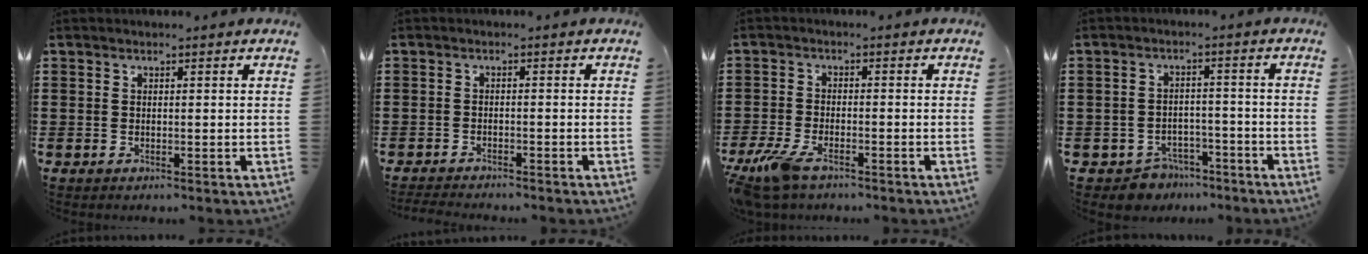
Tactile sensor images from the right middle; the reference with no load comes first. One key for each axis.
{"total": 1.8, "fx": -1.8, "fy": 0.0, "fz": 0.1, "tx": -0.005, "ty": 0.000, "tz": -0.038}
{"total": 5.7, "fx": -4.3, "fy": 1.6, "fz": 3.4, "tx": -0.089, "ty": -0.012, "tz": -0.084}
{"total": 3.7, "fx": -3.5, "fy": 1.2, "fz": -0.1, "tx": -0.008, "ty": 0.007, "tz": -0.074}